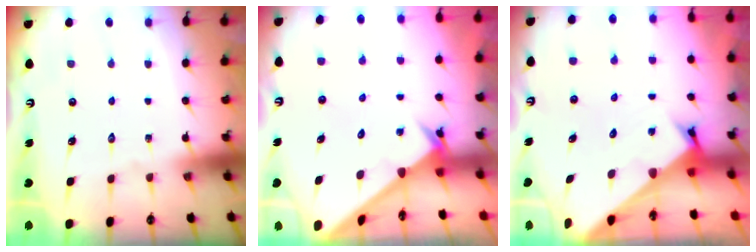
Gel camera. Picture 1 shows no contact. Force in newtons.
{"total": 2.6, "press": 2.6, "slide": 0.2}
{"total": 2.6, "press": 2.6, "slide": 0.3}